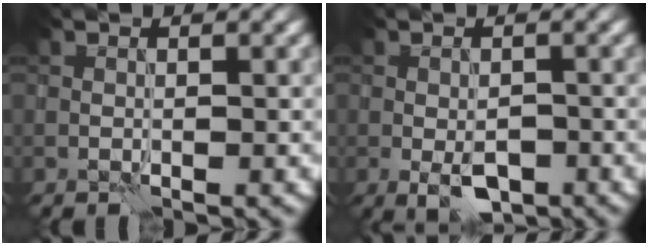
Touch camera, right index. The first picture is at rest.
{"total": 3.6, "force": [-1.6, 1.8, 2.7], "torque": [-0.043, -0.004, -0.025]}